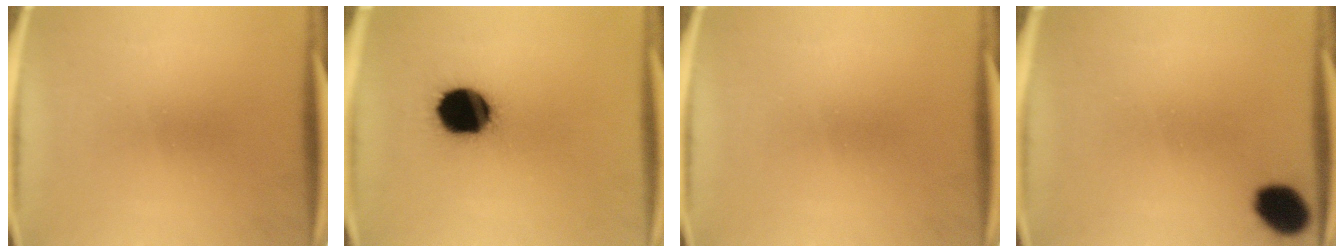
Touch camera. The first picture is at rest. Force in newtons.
{"total": 17.1}
{"total": 0.0}
{"total": 7.7}